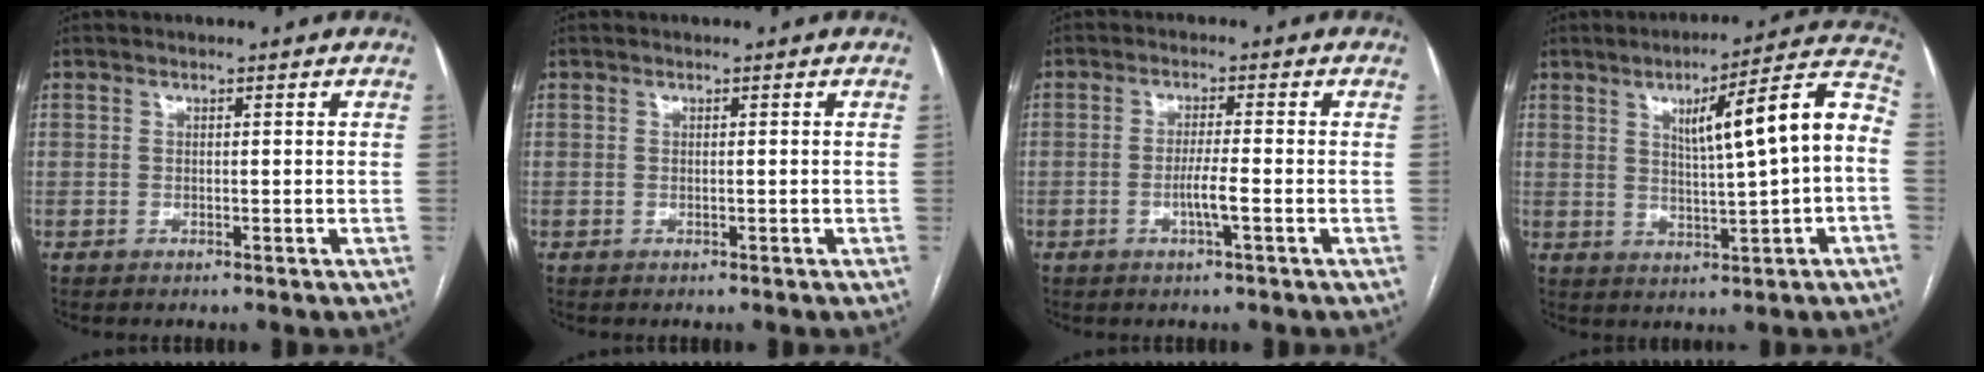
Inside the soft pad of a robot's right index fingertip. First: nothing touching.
{"total": 0.0}
{"total": 3.3, "force": [-1.2, -0.2, 3.1], "torque": [-0.058, -0.004, -0.023]}
{"total": 13.3, "force": [1.3, 0.8, 13.2], "torque": [-0.182, 0.028, 0.019]}